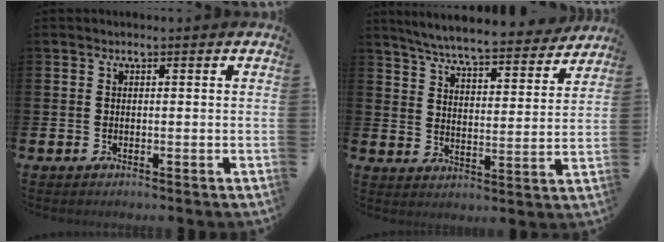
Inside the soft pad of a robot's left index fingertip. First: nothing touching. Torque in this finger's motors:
{"motor_torque": [1.05, -1.09, 0.86, 0.17]}